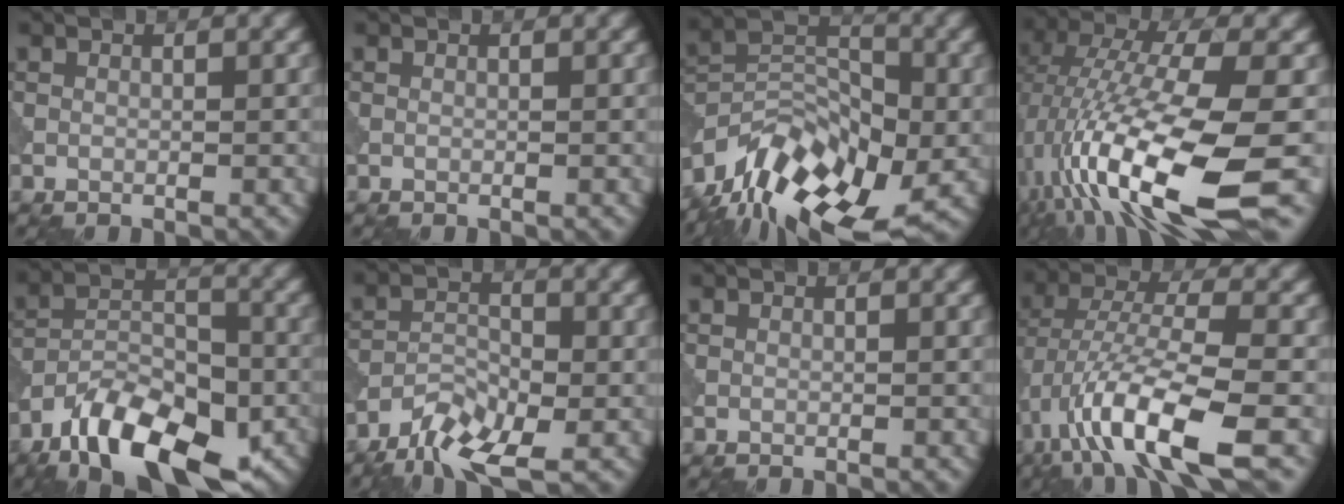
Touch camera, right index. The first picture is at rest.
{"total": 0.0}
{"total": 11.7, "force": [-7.2, 6.1, 7.0], "torque": [-0.119, 0.006, -0.133]}
{"total": 15.7, "force": [-4.0, 4.6, 14.5], "torque": [-0.280, -0.004, -0.060]}
{"total": 11.3, "force": [-7.5, 4.9, 6.9], "torque": [-0.111, 0.002, -0.133]}
{"total": 6.1, "force": [-4.3, 2.4, 3.6], "torque": [-0.063, -0.002, -0.081]}
{"total": 0.0}
{"total": 10.5, "force": [-4.6, 3.0, 9.0], "torque": [-0.166, 0.008, -0.087]}